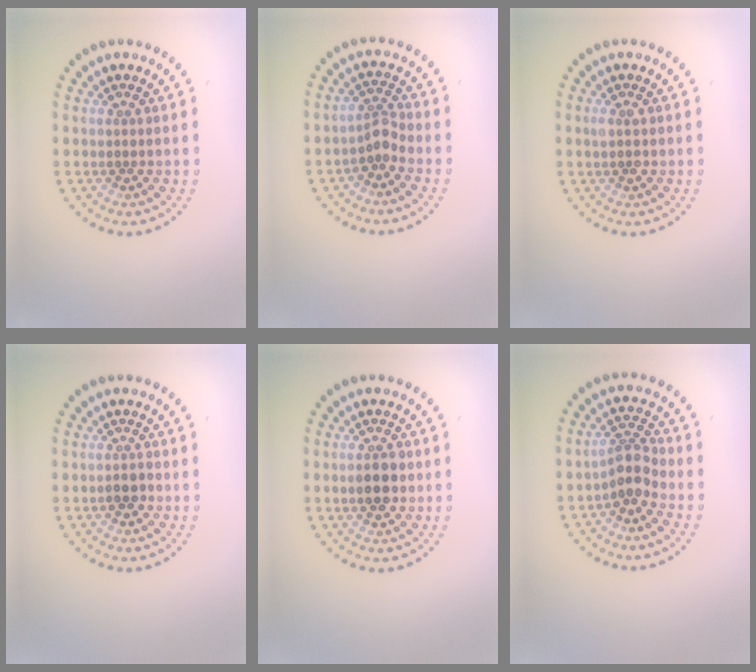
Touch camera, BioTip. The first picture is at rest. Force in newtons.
{"total": 1.9, "press": 1.3, "slide": 1.4}
{"total": 1.1, "press": 1.1, "slide": 0.2}
{"total": 1.3, "press": 1.2, "slide": 0.5}
{"total": 3.0, "press": 3.0, "slide": 0.1}
{"total": 2.7, "press": 2.1, "slide": 1.6}